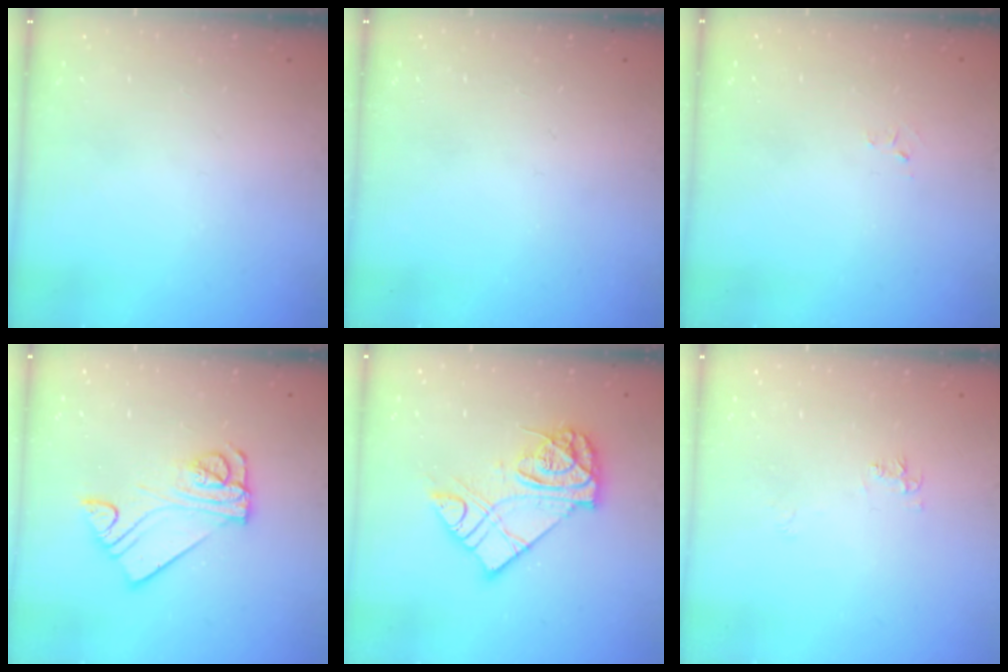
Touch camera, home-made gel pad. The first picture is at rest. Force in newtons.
{"total": 0.0}
{"total": 2.6, "press": 2.6, "slide": 0.4}
{"total": 11.4, "press": 11.3, "slide": 1.2}
{"total": 13.6, "press": 13.6, "slide": 1.1}
{"total": 4.9, "press": 4.9, "slide": 0.6}